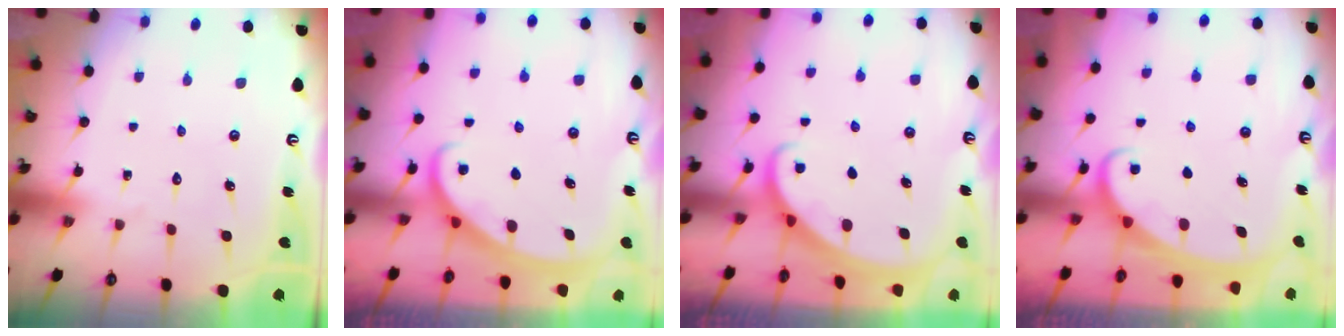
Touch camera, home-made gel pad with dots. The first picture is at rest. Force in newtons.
{"total": 2.5, "press": 2.5, "slide": 0.2}
{"total": 1.8, "press": 1.7, "slide": 0.1}
{"total": 2.3, "press": 2.2, "slide": 0.3}